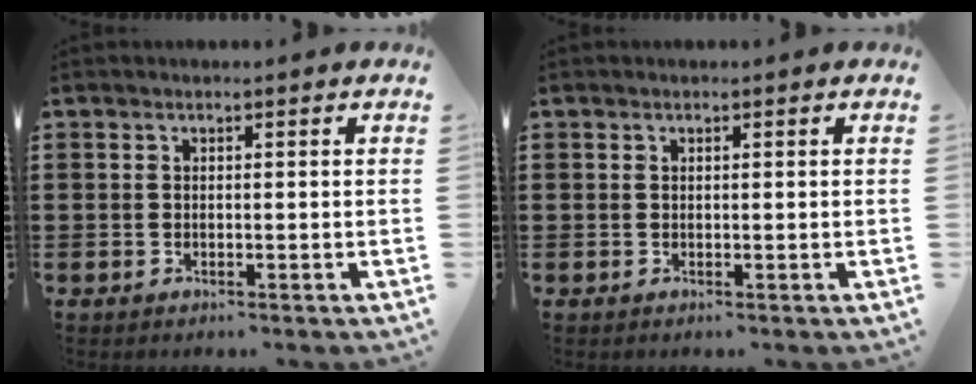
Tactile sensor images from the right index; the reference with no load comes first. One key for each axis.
{"total": 0.0}